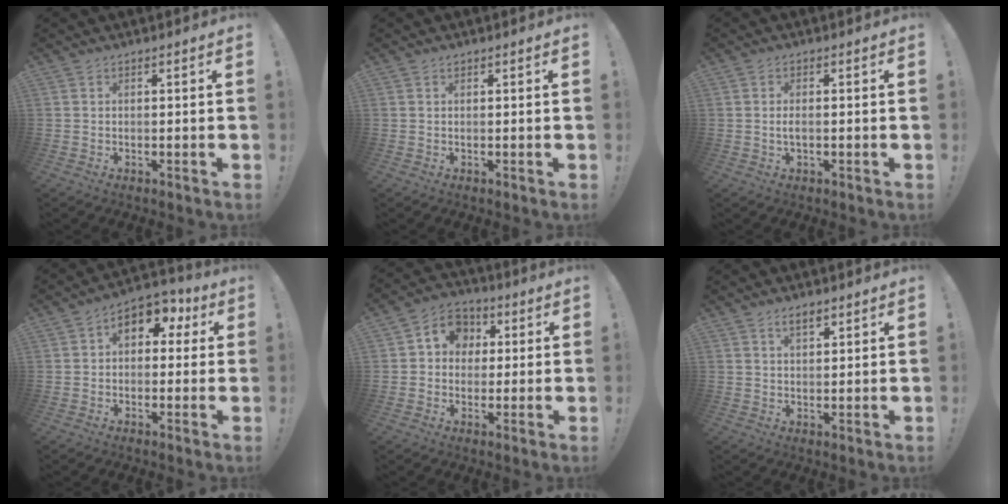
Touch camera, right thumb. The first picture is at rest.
{"total": 0.0}
{"total": 2.1, "force": [-0.5, 0.8, 1.8], "torque": [-0.039, 0.007, -0.008]}
{"total": 8.6, "force": [2.5, 6.0, 5.6], "torque": [-0.075, -0.001, 0.049]}
{"total": 8.3, "force": [1.3, 7.6, 3.1], "torque": [-0.046, 0.002, 0.032]}
{"total": 3.3, "force": [2.1, 1.3, 2.2], "torque": [-0.032, -0.008, 0.035]}